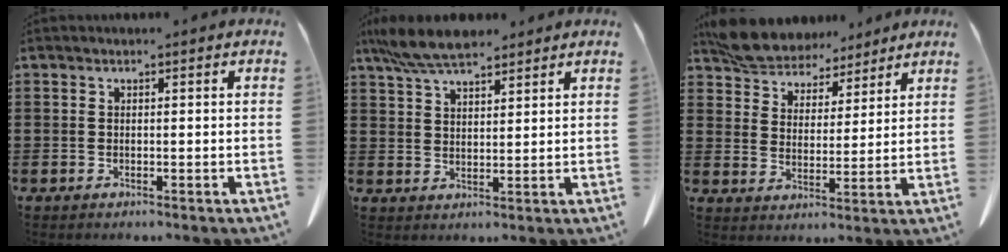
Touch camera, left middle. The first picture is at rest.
{"total": 7.0, "force": [6.0, 1.6, 3.3], "torque": [-0.080, -0.012, 0.115]}
{"total": 6.7, "force": [6.3, 2.2, 0.8], "torque": [-0.050, -0.025, 0.119]}